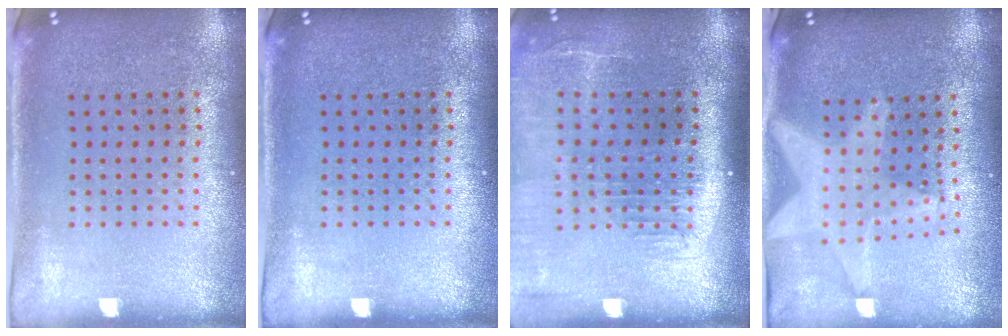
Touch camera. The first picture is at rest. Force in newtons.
{"total": 0.0}
{"total": 2.1, "press": 1.7, "slide": 1.1}
{"total": 2.2, "press": 1.8, "slide": 1.3}